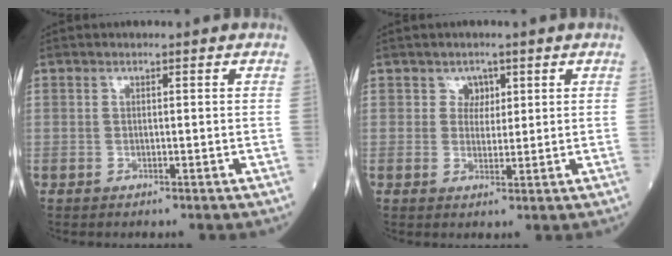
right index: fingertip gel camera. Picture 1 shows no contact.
{"total": 2.2, "force": [1.1, 1.8, 0.5], "torque": [0.000, -0.002, 0.015]}